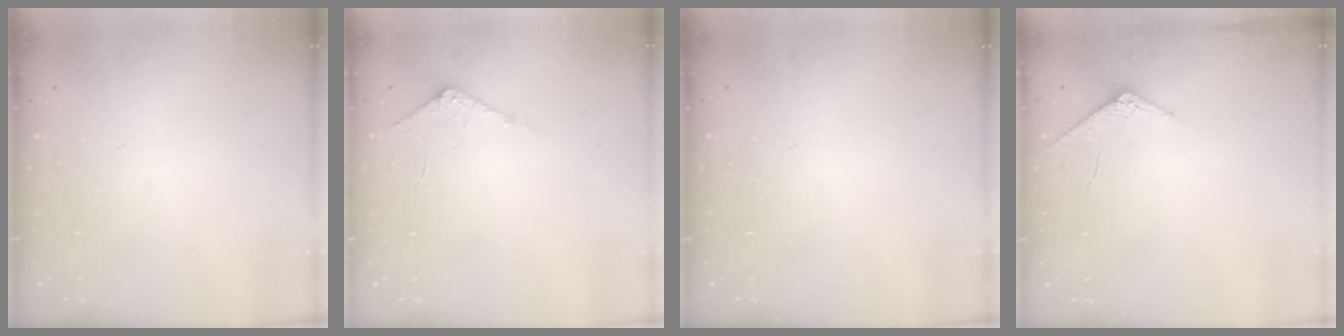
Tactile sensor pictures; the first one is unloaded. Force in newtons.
{"total": 5.7, "press": 5.7, "slide": 0.6}
{"total": 0.0}
{"total": 3.9, "press": 3.9, "slide": 0.5}